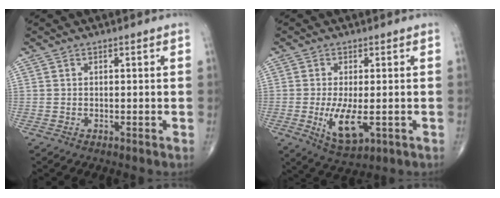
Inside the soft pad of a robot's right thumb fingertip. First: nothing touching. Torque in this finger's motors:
{"motor_torque": [0.44, 0.86, 0.78, -0.03, 0.25]}